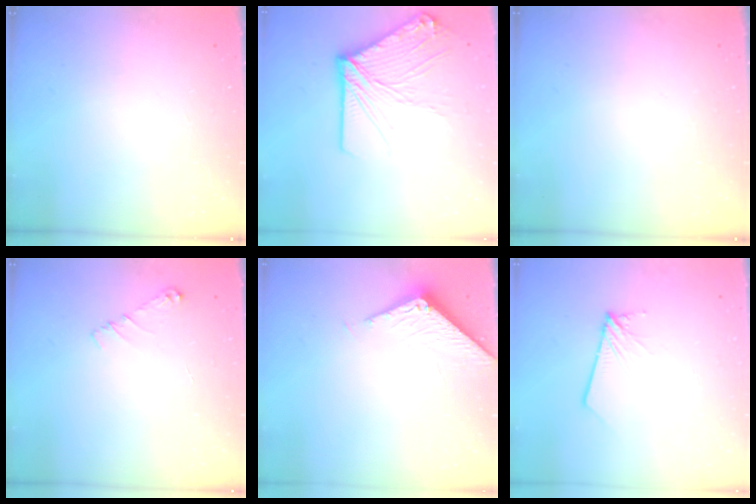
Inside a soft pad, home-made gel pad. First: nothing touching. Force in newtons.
{"total": 16.4, "press": 16.2, "slide": 2.3}
{"total": 0.0}
{"total": 4.1, "press": 4.1, "slide": 0.6}
{"total": 4.0, "press": 4.0, "slide": 0.1}
{"total": 2.8, "press": 2.8, "slide": 0.3}